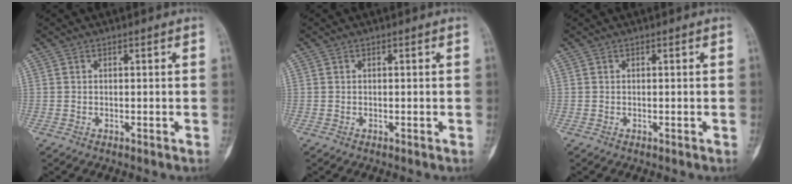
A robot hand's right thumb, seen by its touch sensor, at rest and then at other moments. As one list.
[{"total": 0.0}, {"total": 0.0}]